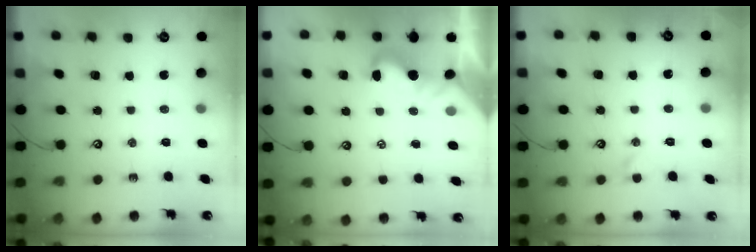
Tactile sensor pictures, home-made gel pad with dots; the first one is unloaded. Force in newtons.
{"total": 0.7, "press": 0.7, "slide": 0.3}
{"total": 0.5, "press": 0.5, "slide": 0.3}